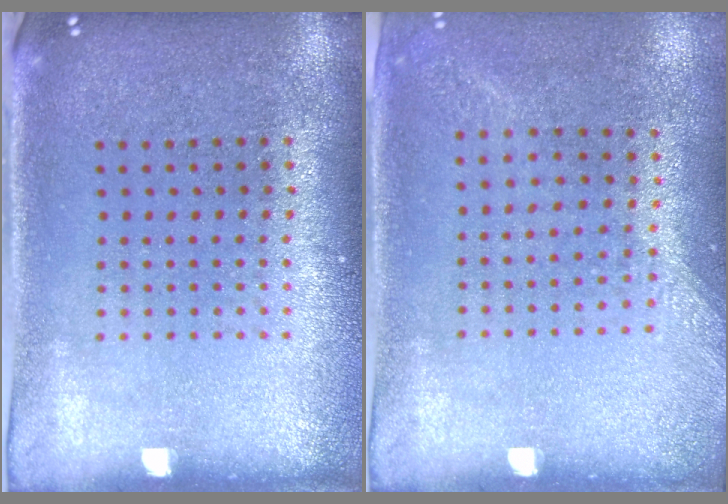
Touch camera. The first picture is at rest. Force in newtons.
{"total": 1.3, "press": 1.0, "slide": 0.9}